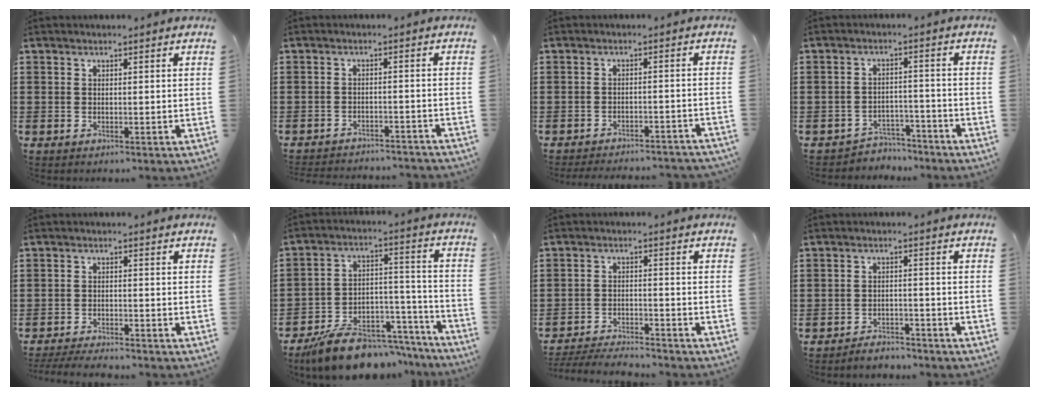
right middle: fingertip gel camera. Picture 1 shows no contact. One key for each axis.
{"total": 2.5, "fx": -2.5, "fy": 0.0, "fz": 0.2, "tx": -0.005, "ty": 0.001, "tz": -0.052}
{"total": 2.8, "fx": -2.8, "fy": 0.0, "fz": 0.3, "tx": -0.007, "ty": 0.001, "tz": -0.057}
{"total": 3.6, "fx": -3.6, "fy": 0.7, "fz": -0.1, "tx": -0.006, "ty": 0.003, "tz": -0.078}
{"total": 2.9, "fx": -2.8, "fy": 0.1, "fz": 0.6, "tx": -0.018, "ty": -0.003, "tz": -0.060}
{"total": 10.5, "fx": -8.7, "fy": 4.1, "fz": 4.2, "tx": -0.070, "ty": 0.043, "tz": -0.159}
{"total": 4.0, "fx": -3.9, "fy": 0.3, "fz": 0.7, "tx": -0.020, "ty": 0.001, "tz": -0.084}
{"total": 2.8, "fx": -2.8, "fy": 0.3, "fz": -0.1, "tx": -0.007, "ty": 0.001, "tz": -0.059}